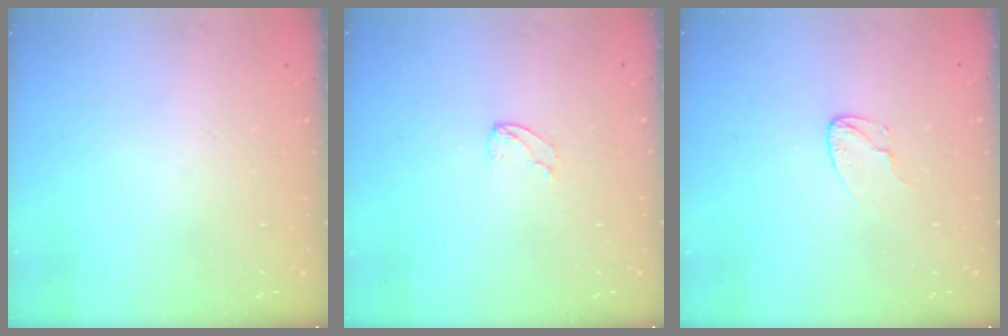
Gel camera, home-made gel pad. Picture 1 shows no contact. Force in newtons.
{"total": 2.5, "press": 2.5, "slide": 0.2}
{"total": 3.5, "press": 3.5, "slide": 0.3}